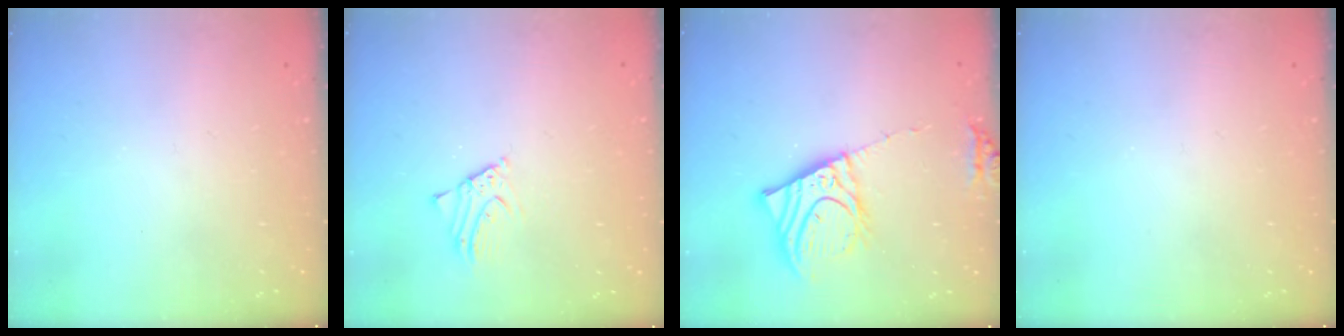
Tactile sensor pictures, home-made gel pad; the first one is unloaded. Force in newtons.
{"total": 2.4, "press": 2.4, "slide": 0.2}
{"total": 13.6, "press": 13.3, "slide": 2.7}
{"total": 0.0}